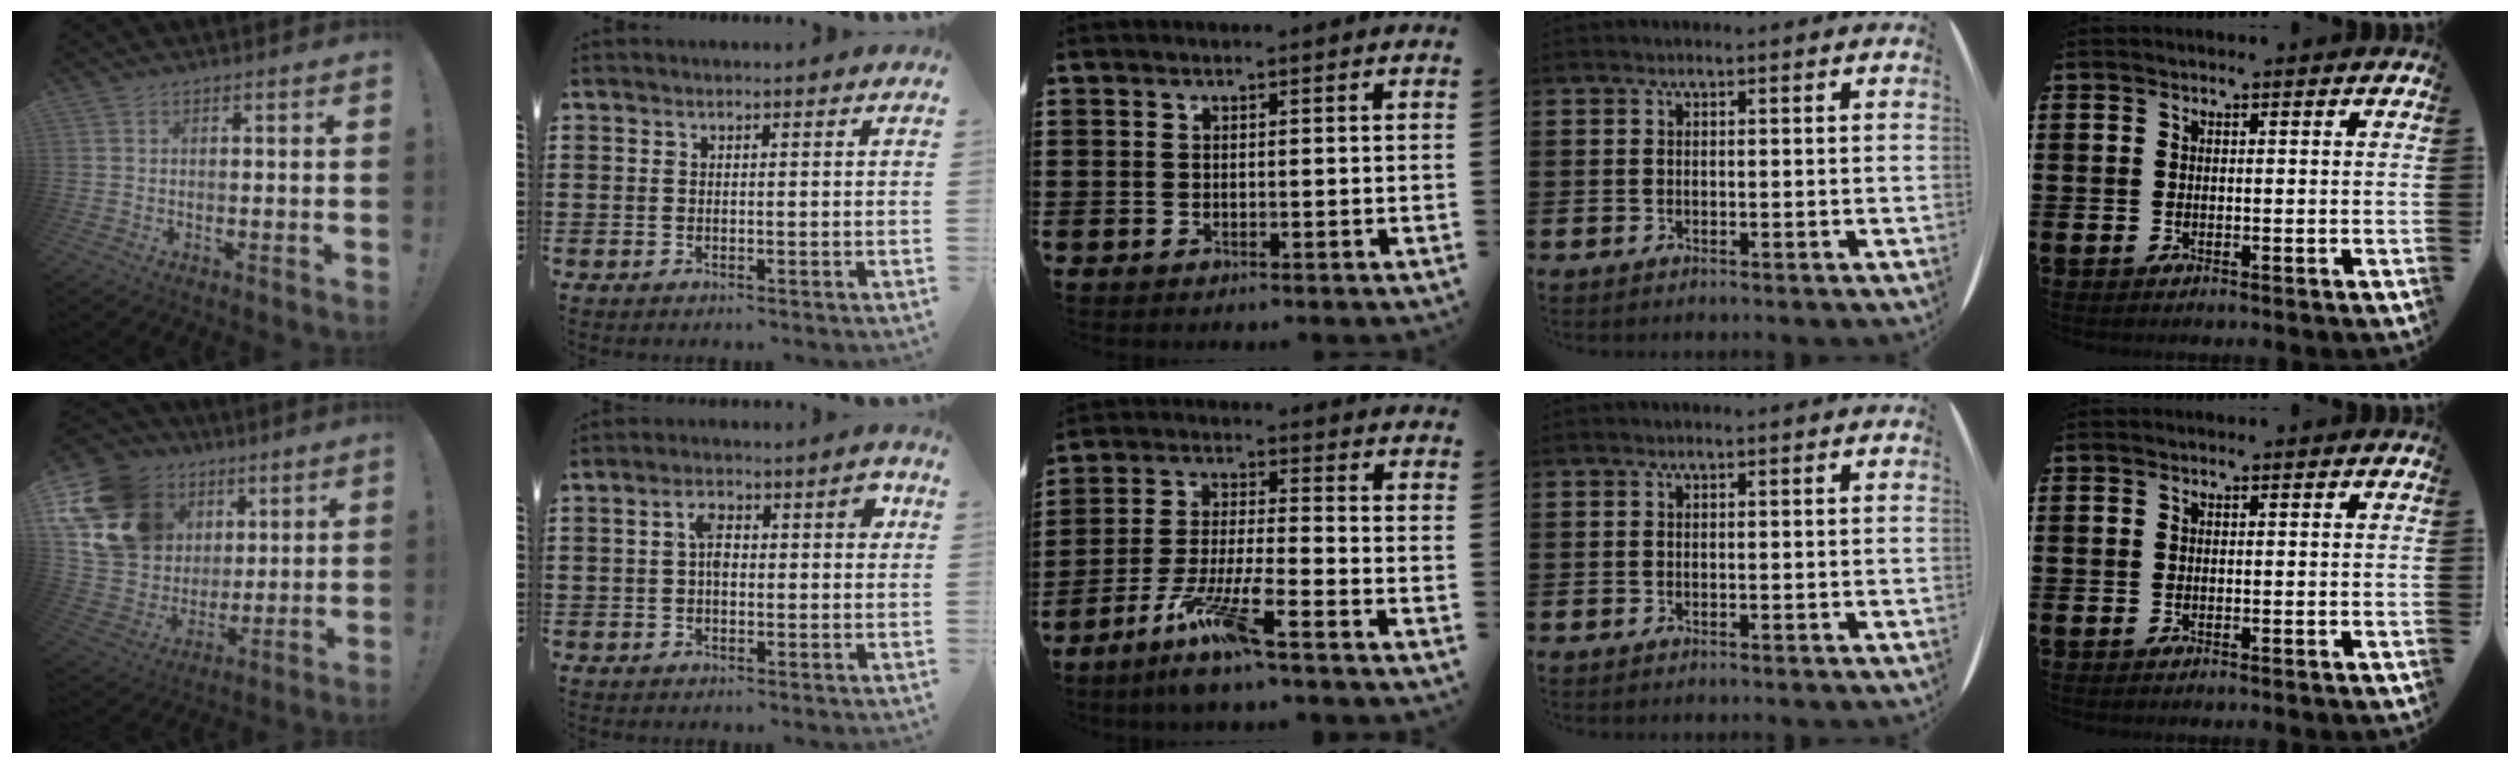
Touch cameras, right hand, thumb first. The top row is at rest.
{"thumb": {"total": 21.1, "force": [8.6, 17.0, 9.0], "torque": [-0.165, -0.037, 0.196]}, "index": {"total": 4.9, "force": [0.3, 2.5, 4.2], "torque": [-0.069, 0.008, -0.004]}, "middle": {"total": 8.6, "force": [-6.2, 0.5, 6.0], "torque": [-0.128, -0.011, -0.120]}}